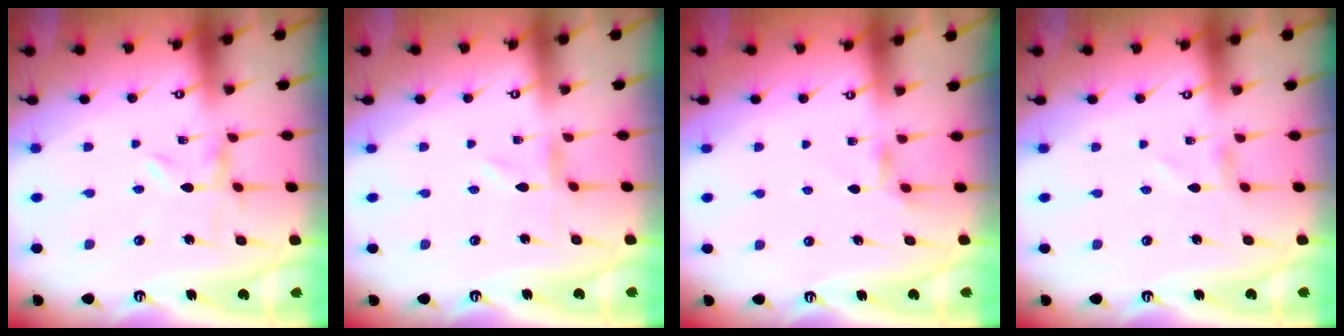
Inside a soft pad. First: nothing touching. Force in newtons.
{"total": 0.8, "press": 0.8, "slide": 0.2}
{"total": 2.9, "press": 2.9, "slide": 0.4}
{"total": 0.5, "press": 0.5, "slide": 0.1}